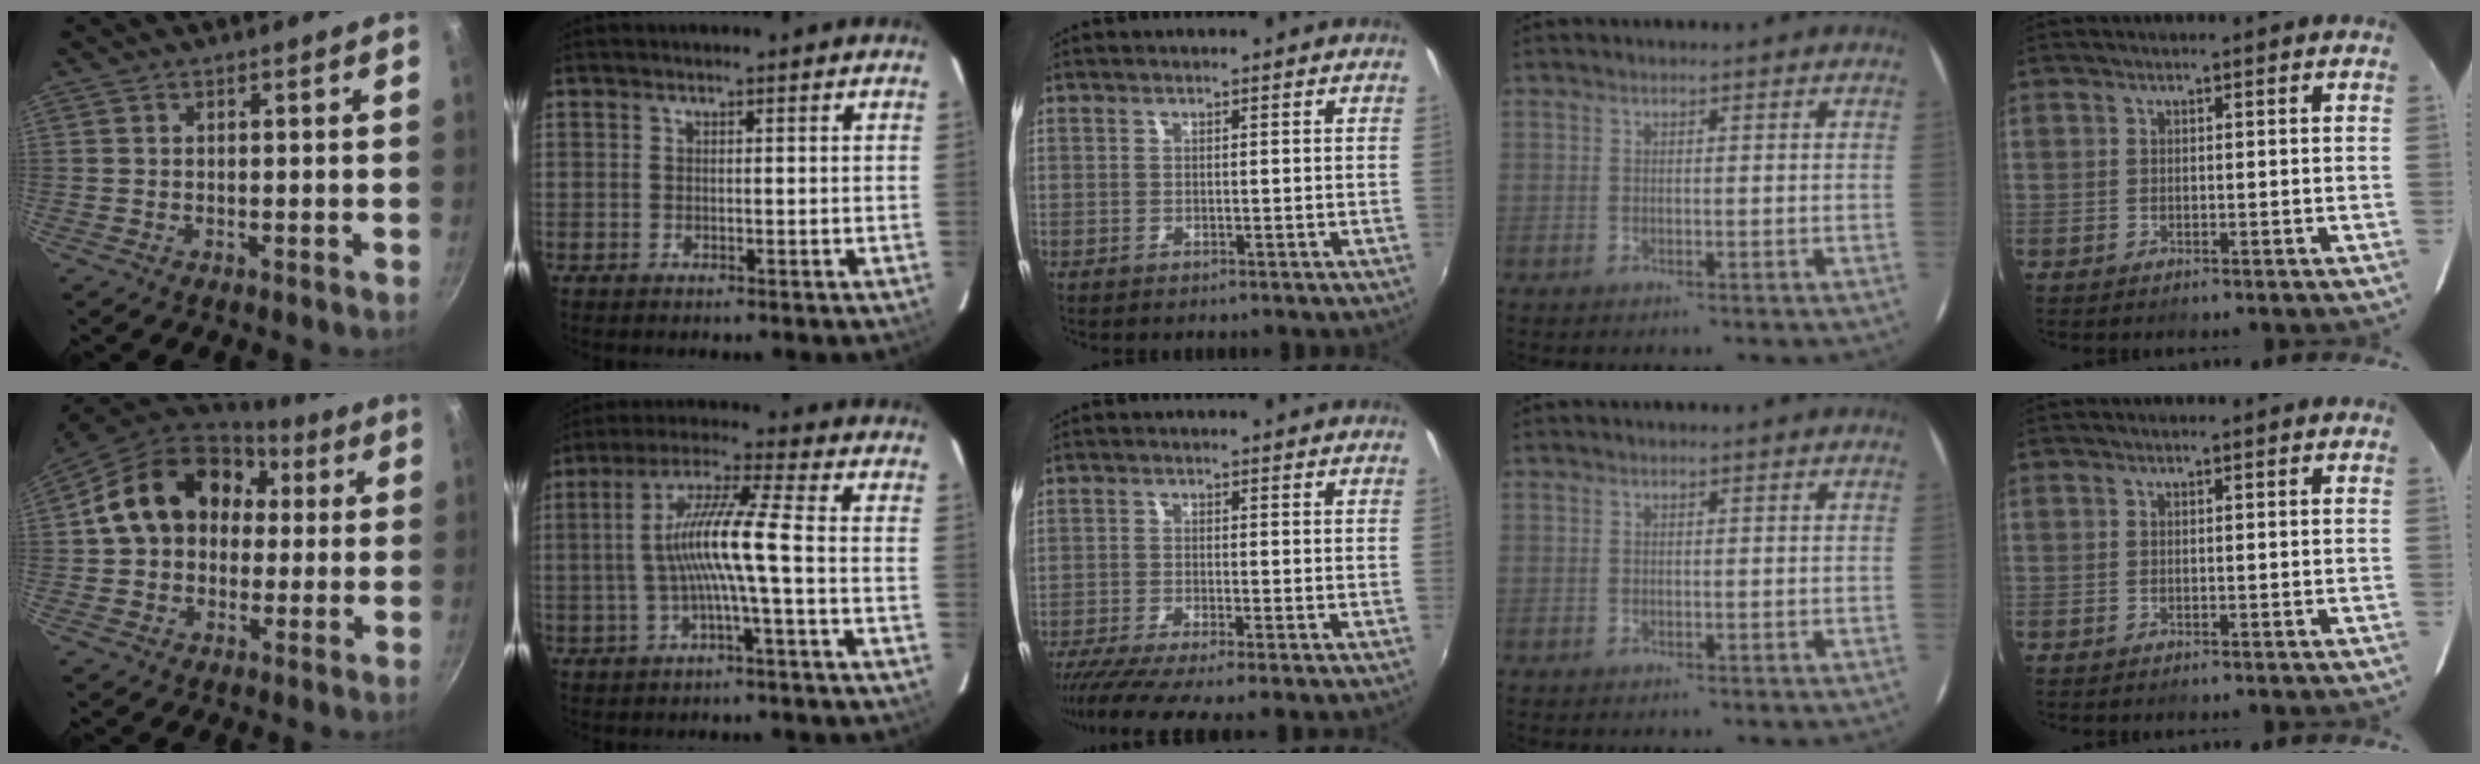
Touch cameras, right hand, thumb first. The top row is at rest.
{"thumb": {"total": 18.8, "force": [3.6, 14.6, 11.3], "torque": [-0.170, 0.037, 0.051]}, "index": {"total": 10.0, "force": [-1.7, -1.2, 9.8], "torque": [-0.194, 0.010, -0.028]}, "middle": {"total": 6.5, "force": [-5.1, -1.0, 3.9], "torque": [-0.087, -0.030, -0.094]}}